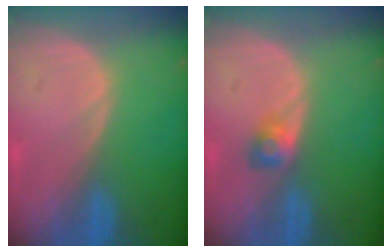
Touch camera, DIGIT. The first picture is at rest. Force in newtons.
{"total": 2.5, "press": 2.4, "slide": 0.7}